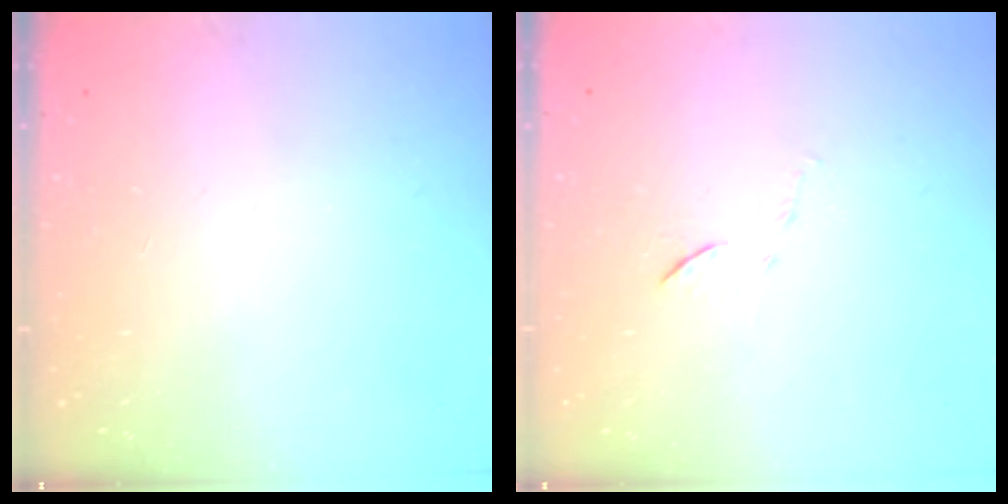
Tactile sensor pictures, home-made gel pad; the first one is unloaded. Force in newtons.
{"total": 5.3, "press": 5.2, "slide": 0.4}